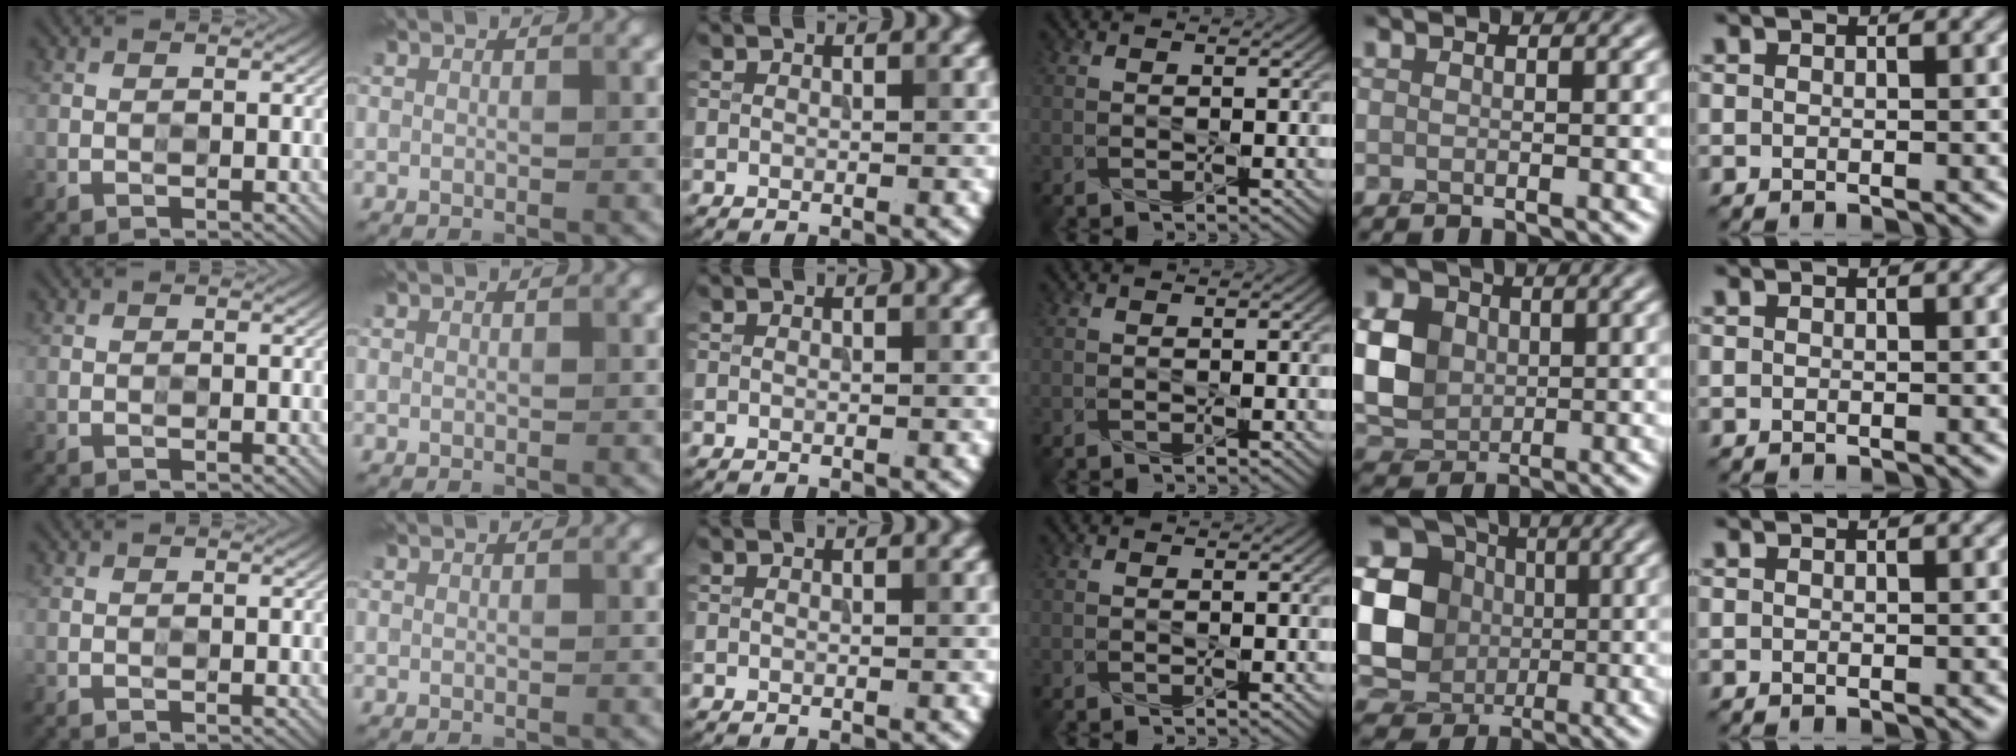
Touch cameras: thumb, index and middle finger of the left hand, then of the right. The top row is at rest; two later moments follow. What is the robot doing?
{"motion": "press", "object": "toy piano key"}